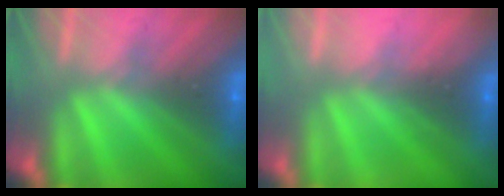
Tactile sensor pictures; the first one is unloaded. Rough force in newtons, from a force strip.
{"total": 2.3}